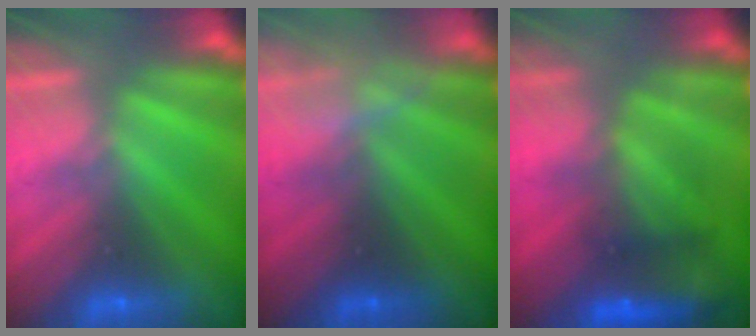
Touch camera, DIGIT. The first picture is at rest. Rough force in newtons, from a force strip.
{"total": 2.4}
{"total": 7.5}